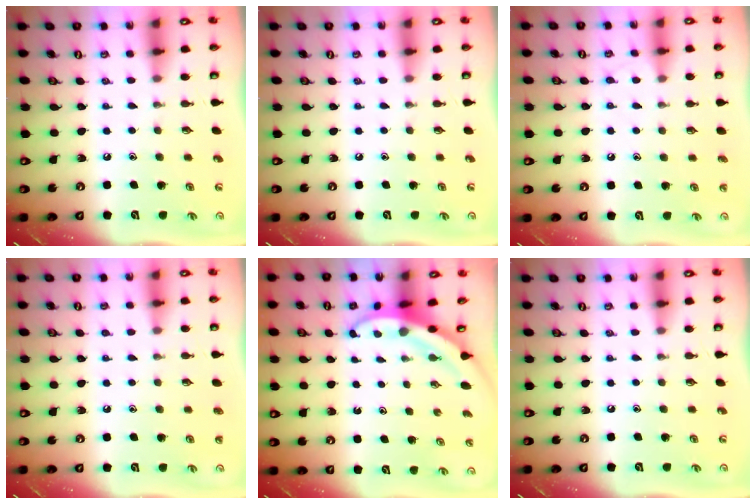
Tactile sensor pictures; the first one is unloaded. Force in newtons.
{"total": 0.0}
{"total": 6.3, "press": 6.2, "slide": 0.6}
{"total": 1.0, "press": 1.0, "slide": 0.1}
{"total": 3.9, "press": 3.9, "slide": 0.5}
{"total": 0.0}